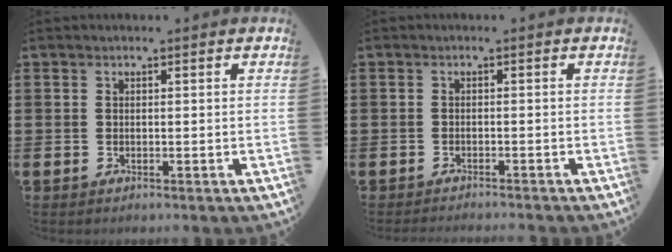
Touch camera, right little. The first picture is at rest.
{"total": 0.9, "force": [-0.9, -0.2, 0.0], "torque": [-0.001, 0.000, -0.017]}